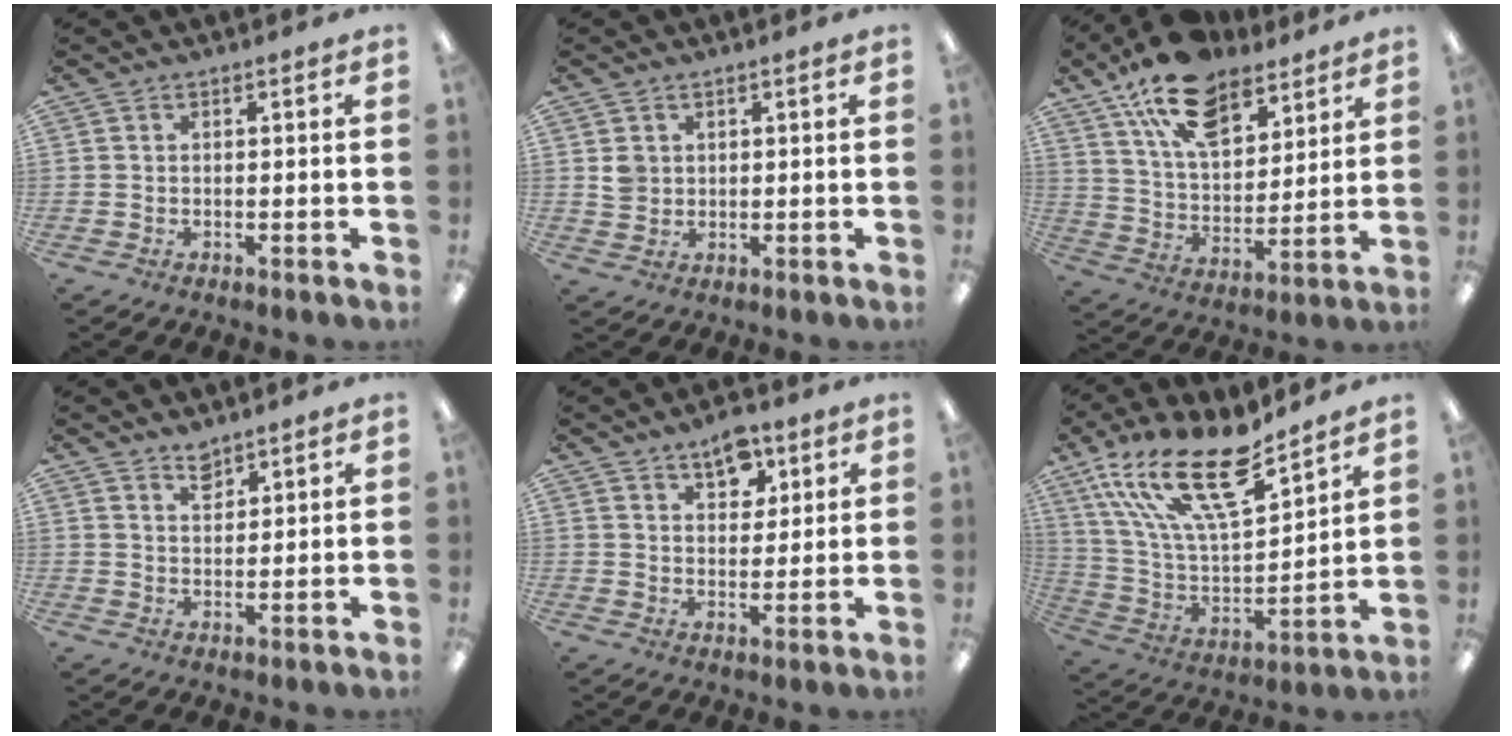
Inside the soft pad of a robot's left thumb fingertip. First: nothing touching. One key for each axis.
{"total": 3.0, "fx": 1.1, "fy": 2.8, "fz": 0.5, "tx": -0.001, "ty": -0.003, "tz": 0.018}
{"total": 17.7, "fx": 12.0, "fy": 9.0, "fz": 9.3, "tx": -0.164, "ty": -0.055, "tz": 0.217}
{"total": 3.5, "fx": 3.0, "fy": 1.4, "fz": 0.9, "tx": -0.007, "ty": -0.020, "tz": 0.054}
{"total": 7.4, "fx": 5.1, "fy": 4.2, "fz": 3.4, "tx": -0.033, "ty": -0.024, "tz": 0.086}
{"total": 22.6, "fx": 15.1, "fy": 8.1, "fz": 14.7, "tx": -0.295, "ty": -0.093, "tz": 0.260}